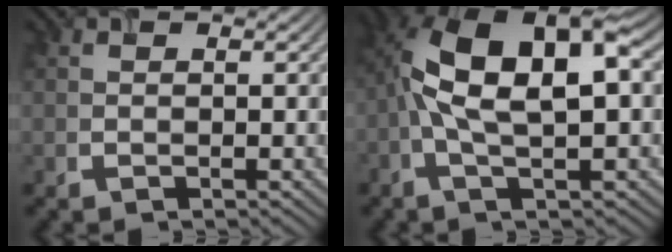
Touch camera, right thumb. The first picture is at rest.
{"total": 11.2, "force": [0.9, 4.7, 10.2], "torque": [-0.209, 0.004, 0.018]}